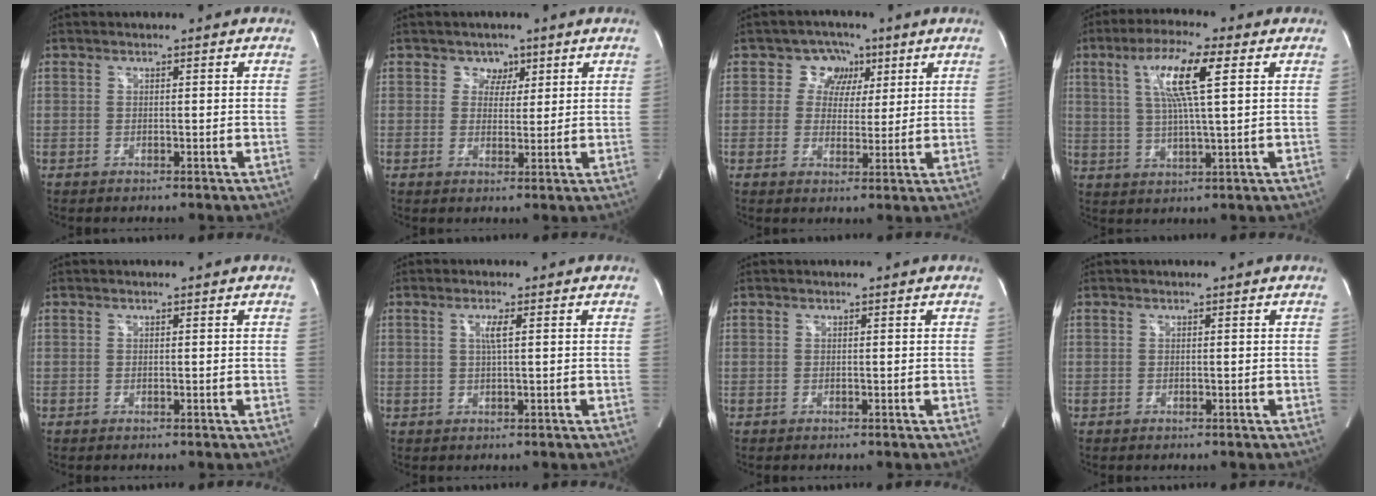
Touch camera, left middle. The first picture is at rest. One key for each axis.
{"total": 2.9, "fx": 1.6, "fy": 2.4, "fz": 0.4, "tx": 0.005, "ty": 0.000, "tz": 0.022}
{"total": 5.2, "fx": 2.1, "fy": 4.7, "fz": 1.1, "tx": -0.002, "ty": 0.013, "tz": 0.031}
{"total": 10.2, "fx": 3.4, "fy": 0.5, "fz": 9.6, "tx": -0.181, "ty": 0.011, "tz": 0.061}
{"total": 0.0}
{"total": 2.0, "fx": 0.6, "fy": -0.1, "fz": 2.0, "tx": -0.040, "ty": 0.001, "tz": 0.010}
{"total": 0.0}
{"total": 0.0}